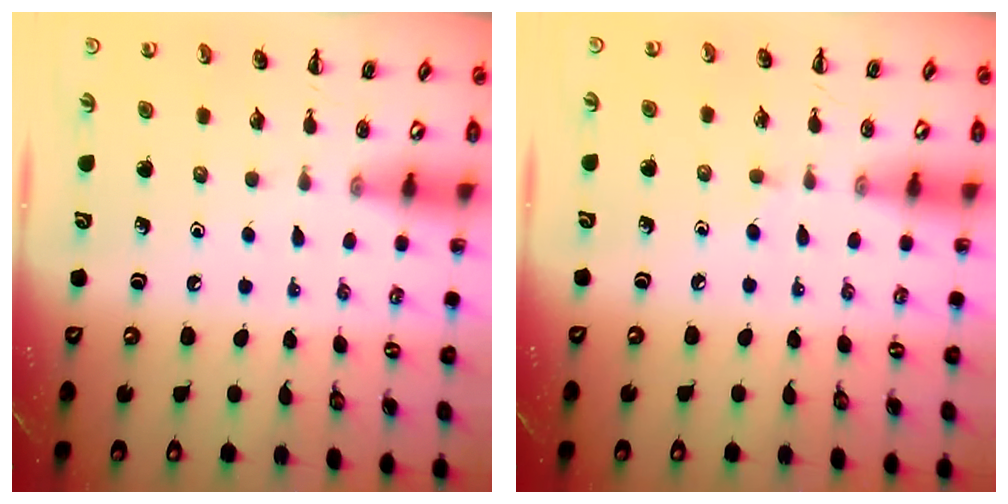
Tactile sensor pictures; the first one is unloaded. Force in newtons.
{"total": 1.6, "press": 1.4, "slide": 0.8}